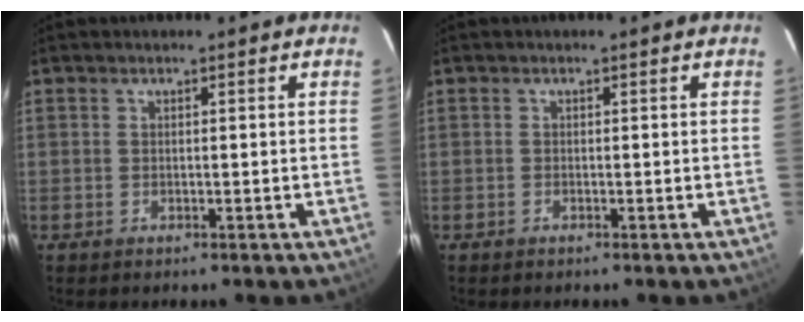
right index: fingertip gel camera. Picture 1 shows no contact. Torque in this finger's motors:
{"motor_torque": [0.03, -0.01, -0.07, -0.01]}